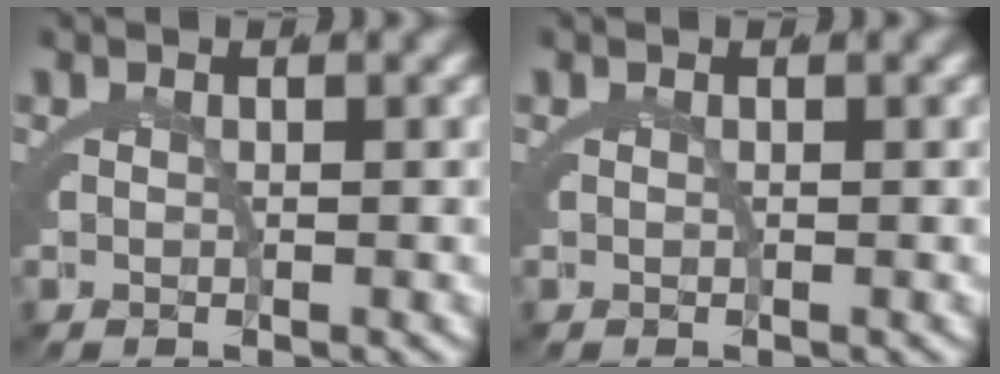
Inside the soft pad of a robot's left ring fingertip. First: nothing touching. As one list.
[{"total": 0.0}]